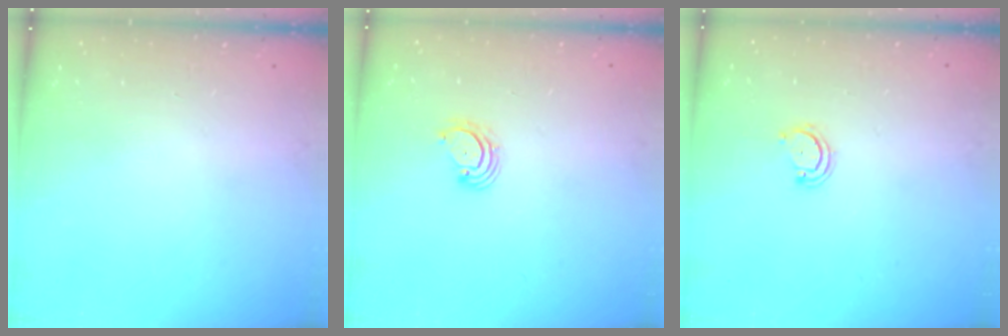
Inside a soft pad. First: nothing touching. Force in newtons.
{"total": 2.9, "press": 2.9, "slide": 0.4}
{"total": 2.6, "press": 2.6, "slide": 0.3}